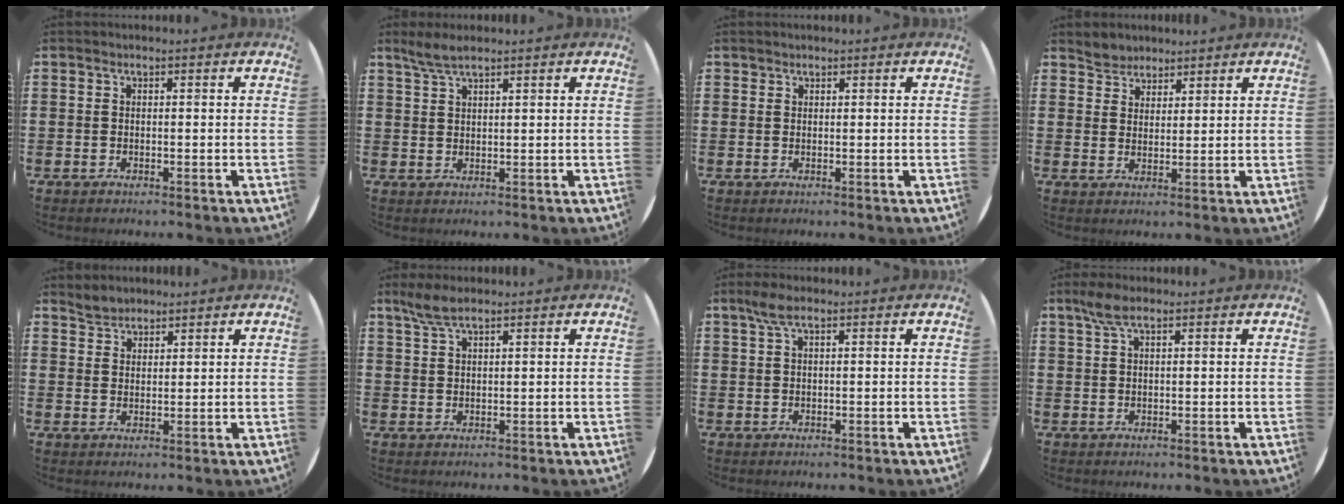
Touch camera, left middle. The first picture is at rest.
{"total": 2.8, "force": [2.3, 0.4, 1.6], "torque": [-0.034, 0.004, 0.042]}
{"total": 0.6, "force": [0.5, 0.2, -0.1], "torque": [0.002, 0.003, 0.010]}
{"total": 3.1, "force": [2.8, 1.1, -0.8], "torque": [0.005, -0.001, 0.056]}
{"total": 2.6, "force": [2.4, 0.9, -0.2], "torque": [-0.002, 0.002, 0.048]}
{"total": 3.6, "force": [2.8, 0.9, 2.1], "torque": [-0.047, 0.006, 0.050]}
{"total": 2.5, "force": [1.6, 0.7, 1.8], "torque": [-0.039, 0.007, 0.027]}
{"total": 3.1, "force": [2.0, 0.9, 2.1], "torque": [-0.047, 0.006, 0.036]}